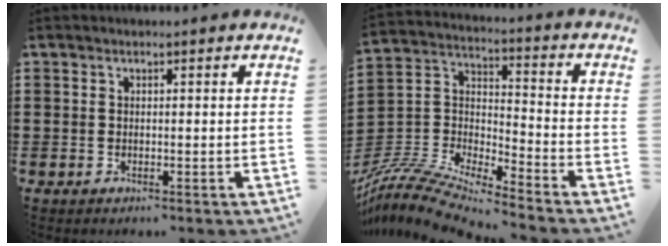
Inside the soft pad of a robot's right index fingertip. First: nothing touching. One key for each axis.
{"total": 8.9, "fx": -8.5, "fy": 0.6, "fz": 2.7, "tx": -0.072, "ty": -0.004, "tz": -0.176}